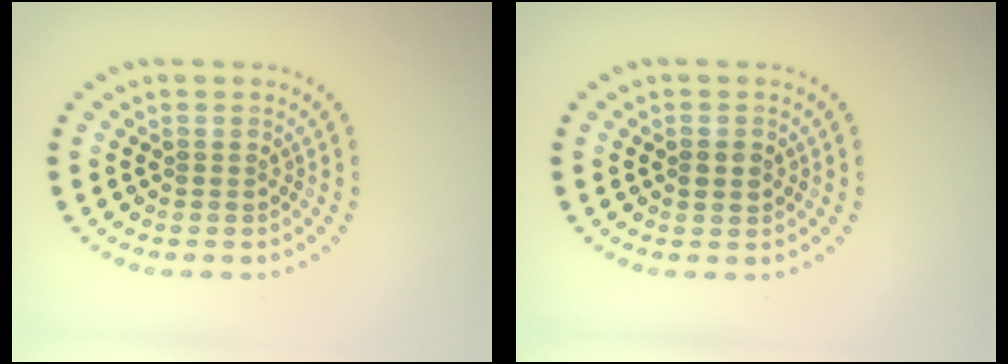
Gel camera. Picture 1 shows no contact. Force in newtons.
{"total": 1.7, "press": 1.7, "slide": 0.0}